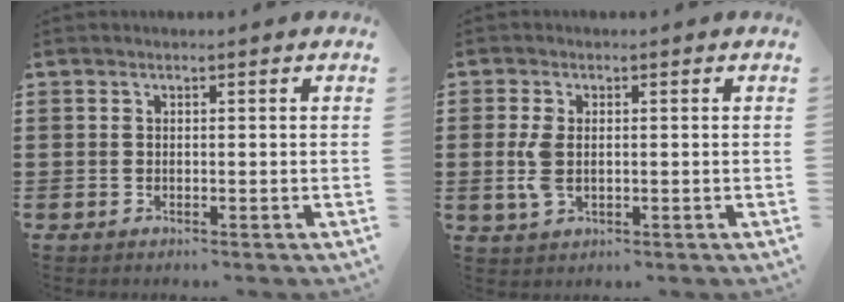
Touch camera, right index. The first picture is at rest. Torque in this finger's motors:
{"motor_torque": [0.57, 0.18, 0.26, 0.04]}